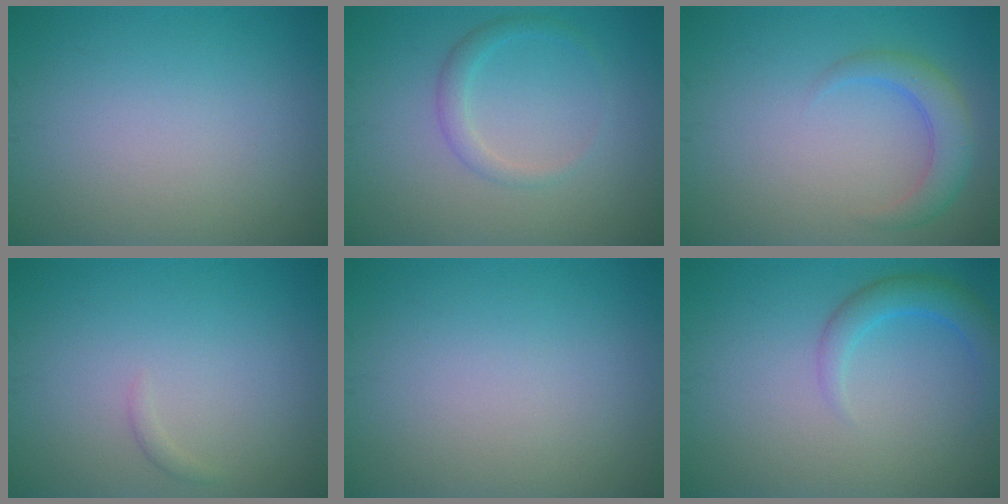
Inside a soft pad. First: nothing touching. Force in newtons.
{"total": 1.7, "press": 1.7, "slide": 0.1}
{"total": 3.0, "press": 3.0, "slide": 0.1}
{"total": 0.6, "press": 0.6, "slide": 0.1}
{"total": 0.0}
{"total": 2.7, "press": 2.7, "slide": 0.2}